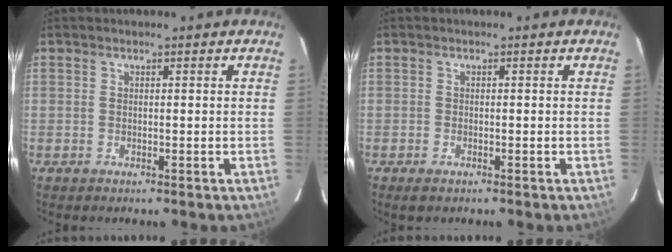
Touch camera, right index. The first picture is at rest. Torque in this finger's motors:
{"motor_torque": [0.19, -0.09, -0.02, 0.00]}